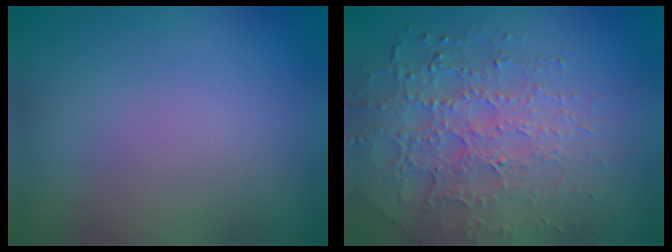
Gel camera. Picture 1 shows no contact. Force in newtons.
{"total": 6.4, "press": 4.9, "slide": 4.1}